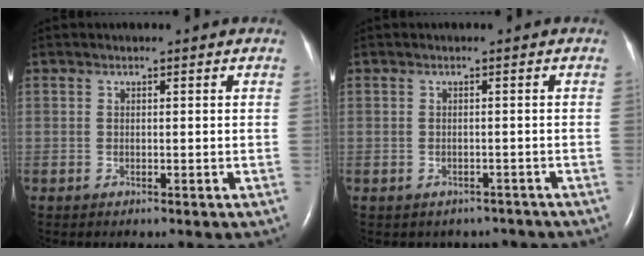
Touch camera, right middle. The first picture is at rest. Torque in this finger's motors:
{"motor_torque": [0.11, -0.10, 0.01, 0.00]}